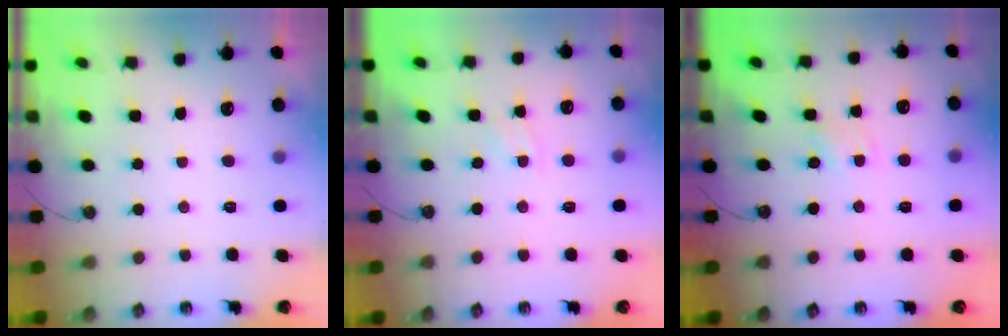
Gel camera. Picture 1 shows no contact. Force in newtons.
{"total": 2.9, "press": 2.9, "slide": 0.4}
{"total": 2.2, "press": 2.2, "slide": 0.3}